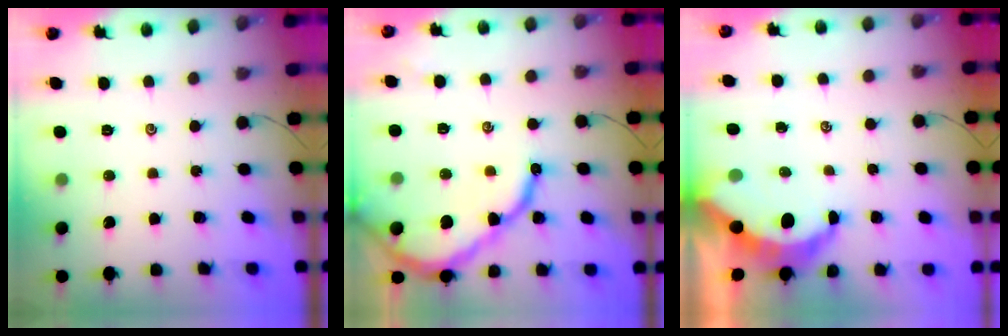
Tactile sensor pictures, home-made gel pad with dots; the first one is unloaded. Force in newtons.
{"total": 11.3, "press": 11.2, "slide": 1.3}
{"total": 7.0, "press": 6.9, "slide": 0.7}